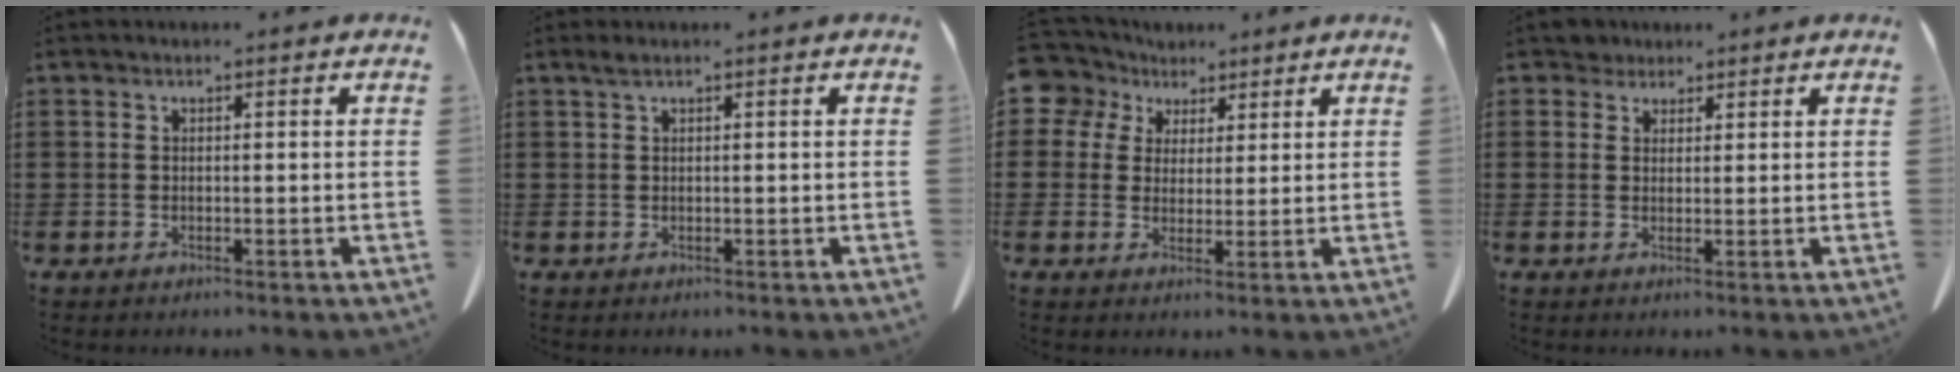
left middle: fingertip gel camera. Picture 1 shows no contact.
{"total": 0.8, "force": [0.5, 0.0, 0.6], "torque": [-0.014, -0.001, 0.010]}
{"total": 6.0, "force": [3.5, 4.7, 1.2], "torque": [-0.054, 0.000, 0.065]}
{"total": 2.3, "force": [2.0, 1.2, 0.1], "torque": [-0.002, 0.003, 0.038]}